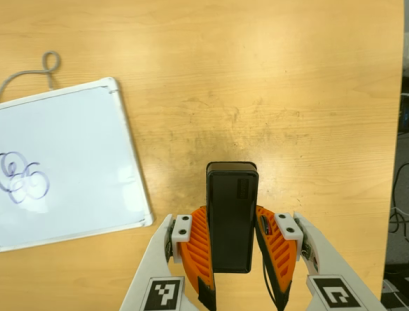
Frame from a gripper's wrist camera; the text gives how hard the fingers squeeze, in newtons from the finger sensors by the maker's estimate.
{"total": 3.6, "left": 2.2, "right": 5.0}